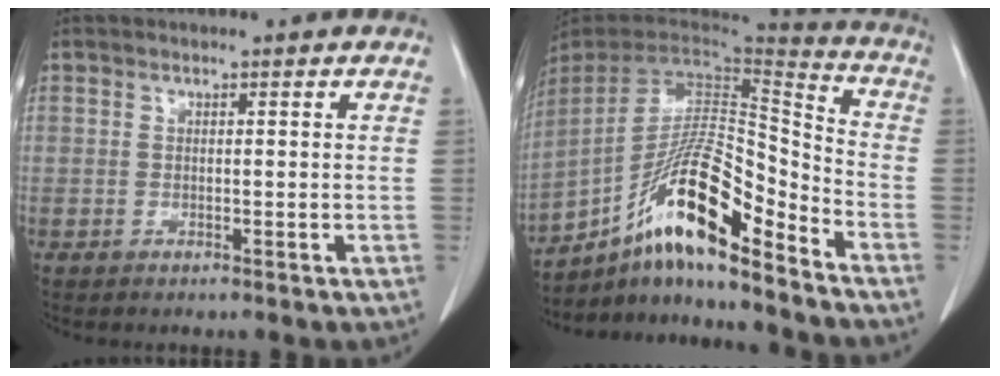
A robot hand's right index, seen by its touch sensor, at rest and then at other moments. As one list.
[{"total": 18.7, "force": [-12.4, 2.5, 13.8], "torque": [-0.262, 0.000, -0.220]}]